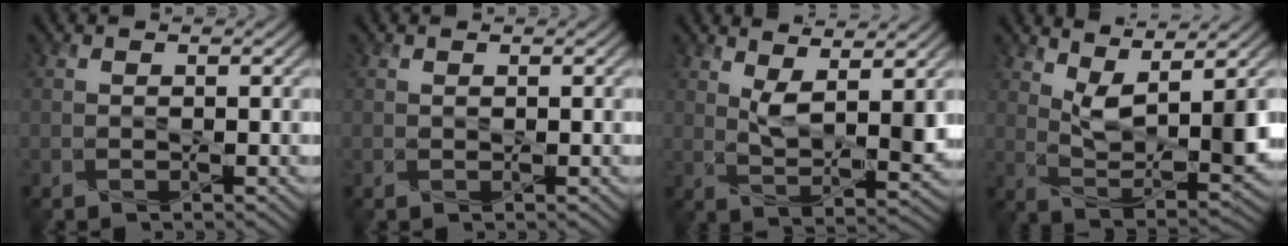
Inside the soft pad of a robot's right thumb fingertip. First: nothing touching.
{"total": 0.0}
{"total": 6.0, "force": [2.9, 2.0, 4.9], "torque": [-0.093, -0.010, 0.060]}
{"total": 7.7, "force": [4.0, 2.5, 6.1], "torque": [-0.119, -0.009, 0.083]}